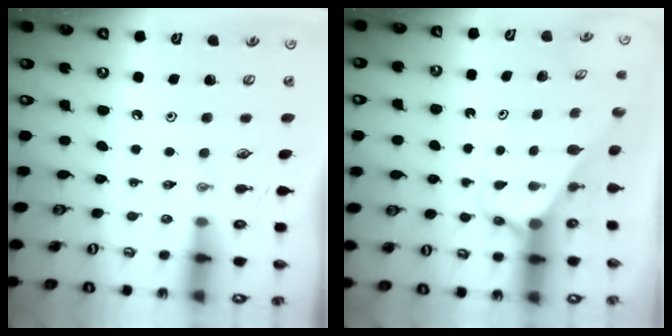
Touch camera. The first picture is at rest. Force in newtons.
{"total": 2.6, "press": 2.6, "slide": 0.1}